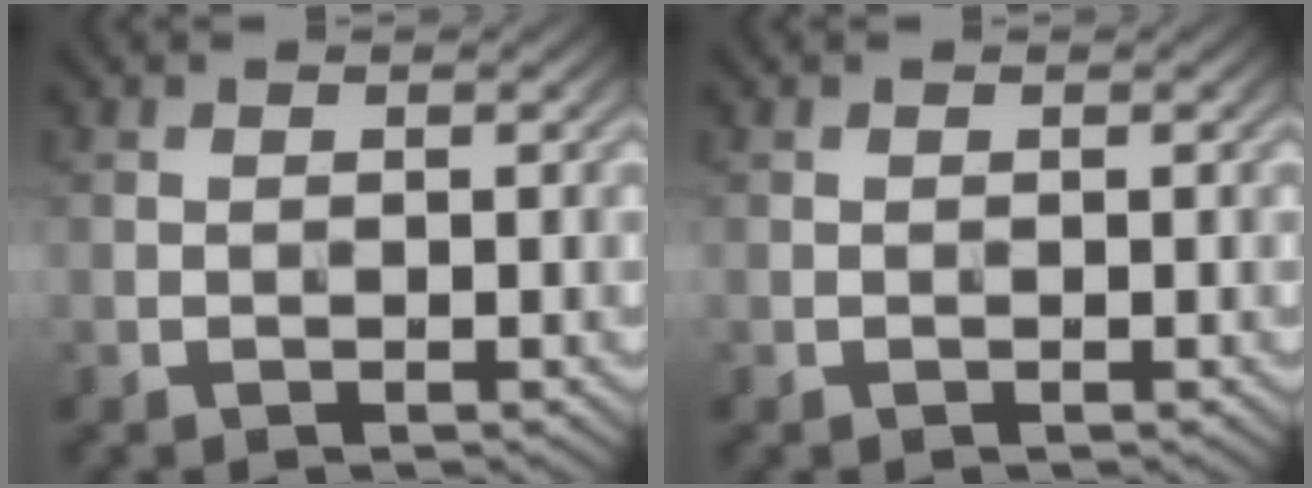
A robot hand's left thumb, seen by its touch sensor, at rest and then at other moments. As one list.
[{"total": 0.0}]